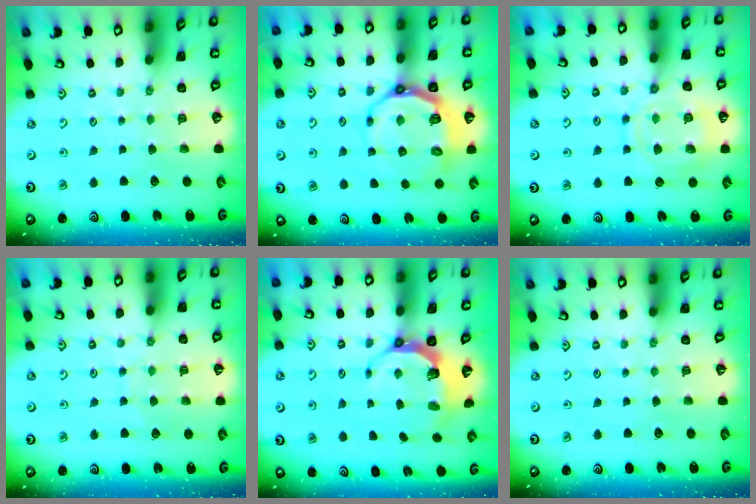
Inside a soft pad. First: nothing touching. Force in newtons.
{"total": 10.2, "press": 9.4, "slide": 4.0}
{"total": 13.7, "press": 13.7, "slide": 1.2}
{"total": 5.5, "press": 5.5, "slide": 0.5}
{"total": 7.5, "press": 6.3, "slide": 4.2}
{"total": 0.0}